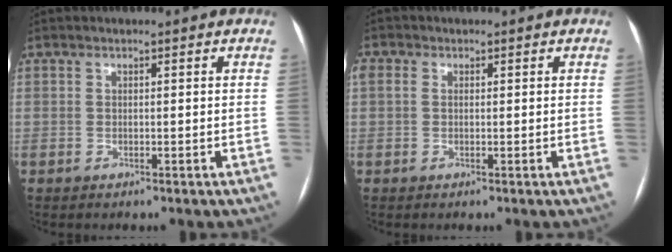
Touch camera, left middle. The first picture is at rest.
{"total": 1.7, "force": [0.4, 1.2, 1.1], "torque": [-0.038, 0.017, 0.011]}